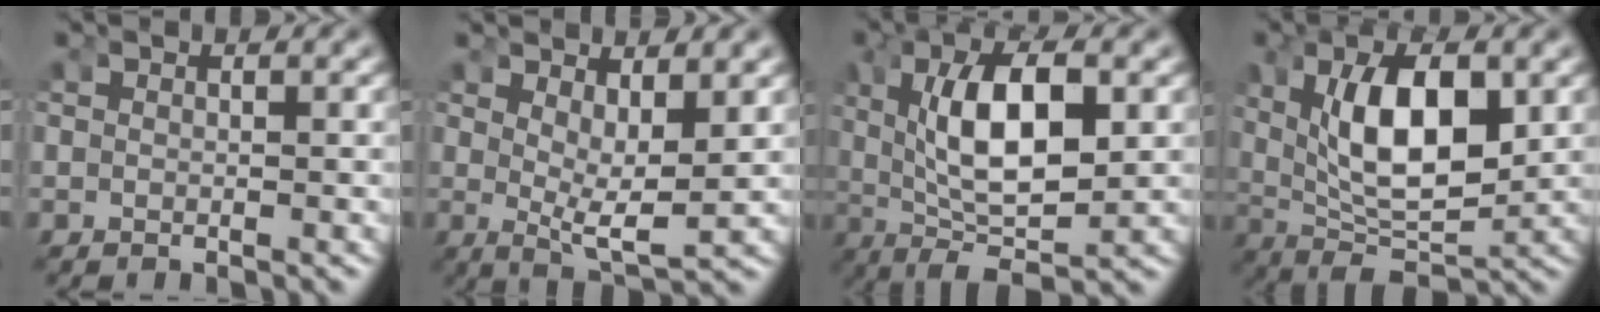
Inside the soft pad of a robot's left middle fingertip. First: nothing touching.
{"total": 4.0, "force": [1.4, 0.7, 3.7], "torque": [-0.064, -0.028, 0.036]}
{"total": 9.6, "force": [0.8, 4.2, 8.6], "torque": [-0.160, -0.020, 0.032]}
{"total": 9.6, "force": [1.4, 4.8, 8.2], "torque": [-0.142, -0.016, 0.038]}